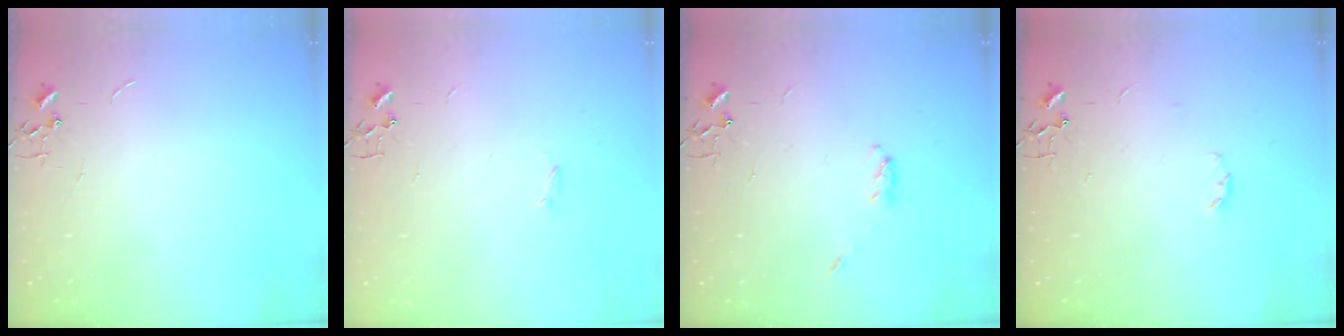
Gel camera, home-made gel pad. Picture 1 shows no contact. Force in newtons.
{"total": 1.2, "press": 1.1, "slide": 0.3}
{"total": 3.1, "press": 3.1, "slide": 0.5}
{"total": 2.9, "press": 2.8, "slide": 0.5}